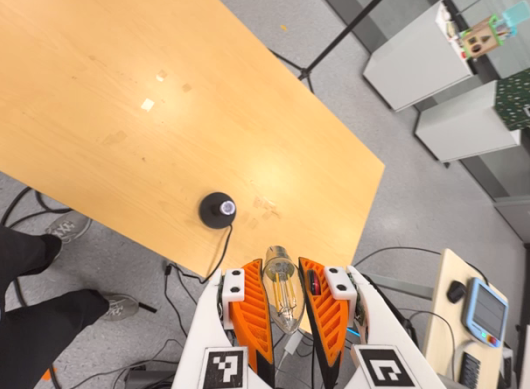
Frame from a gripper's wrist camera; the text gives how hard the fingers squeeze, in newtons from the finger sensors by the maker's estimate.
{"total": 20.6, "left": 22.0, "right": 19.2}